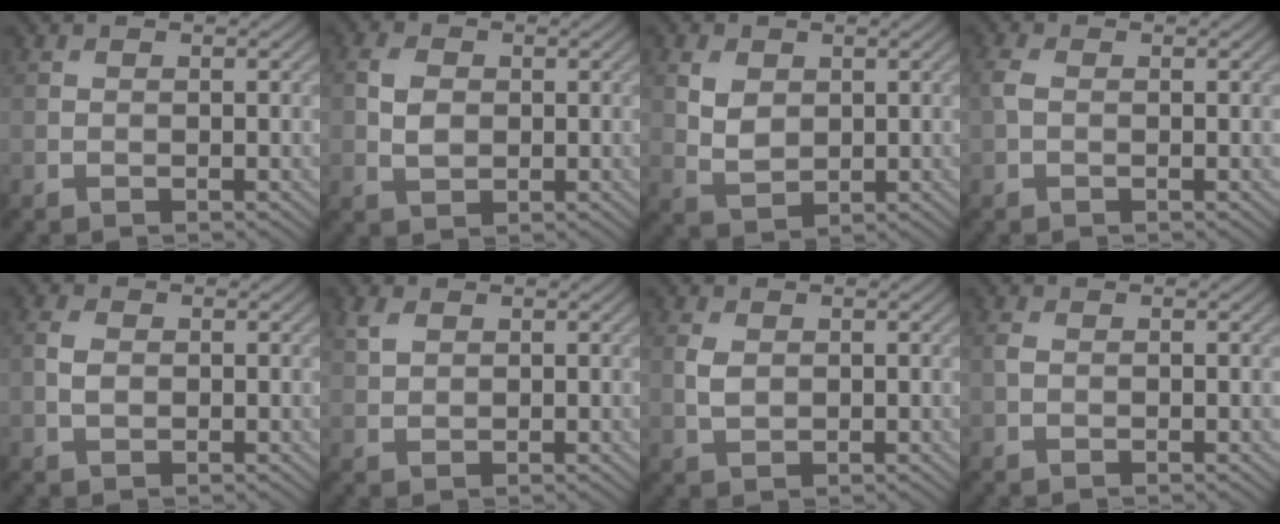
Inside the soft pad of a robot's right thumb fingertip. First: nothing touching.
{"total": 3.2, "force": [0.2, 2.4, 2.2], "torque": [-0.048, 0.000, 0.002]}
{"total": 3.7, "force": [1.3, 2.7, 2.3], "torque": [-0.055, -0.002, 0.028]}
{"total": 1.5, "force": [0.1, 1.0, 1.2], "torque": [-0.035, 0.005, -0.003]}
{"total": 2.2, "force": [0.1, 1.5, 1.6], "torque": [-0.041, 0.001, 0.000]}
{"total": 2.4, "force": [1.3, 1.5, 1.4], "torque": [-0.038, 0.003, 0.027]}
{"total": 2.3, "force": [0.4, 1.6, 1.6], "torque": [-0.043, -0.001, 0.011]}
{"total": 0.8, "force": [0.0, 0.5, 0.6], "torque": [-0.017, 0.003, 0.000]}